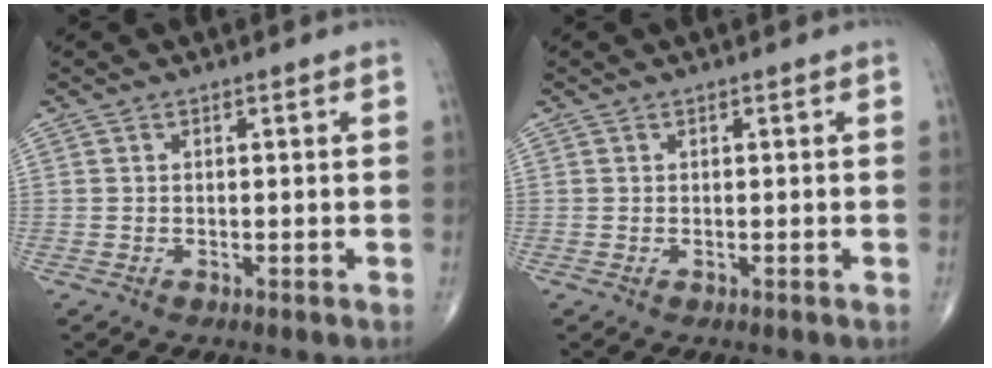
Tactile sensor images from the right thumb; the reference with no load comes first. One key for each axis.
{"total": 0.0}